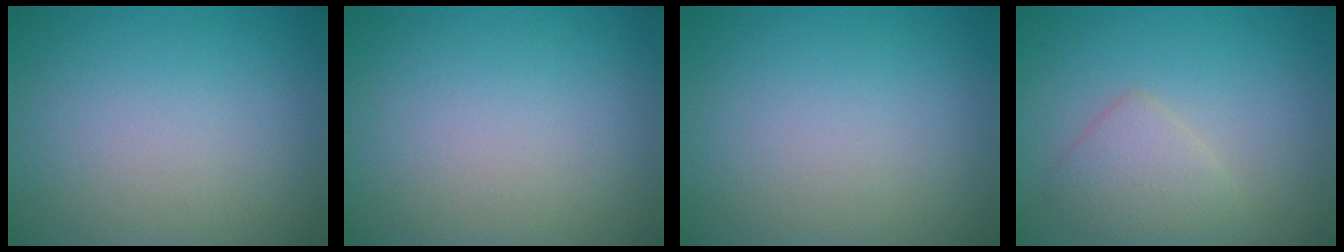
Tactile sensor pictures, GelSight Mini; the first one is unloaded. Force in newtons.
{"total": 0.0}
{"total": 0.0}
{"total": 2.7, "press": 2.7, "slide": 0.2}